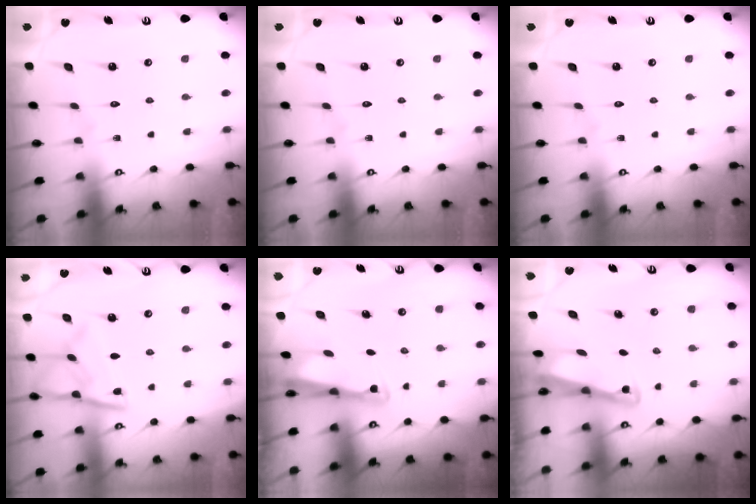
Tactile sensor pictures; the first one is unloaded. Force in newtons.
{"total": 0.0}
{"total": 0.0}
{"total": 12.3, "press": 12.2, "slide": 1.3}
{"total": 2.8, "press": 2.7, "slide": 0.6}
{"total": 2.9, "press": 2.9, "slide": 0.4}